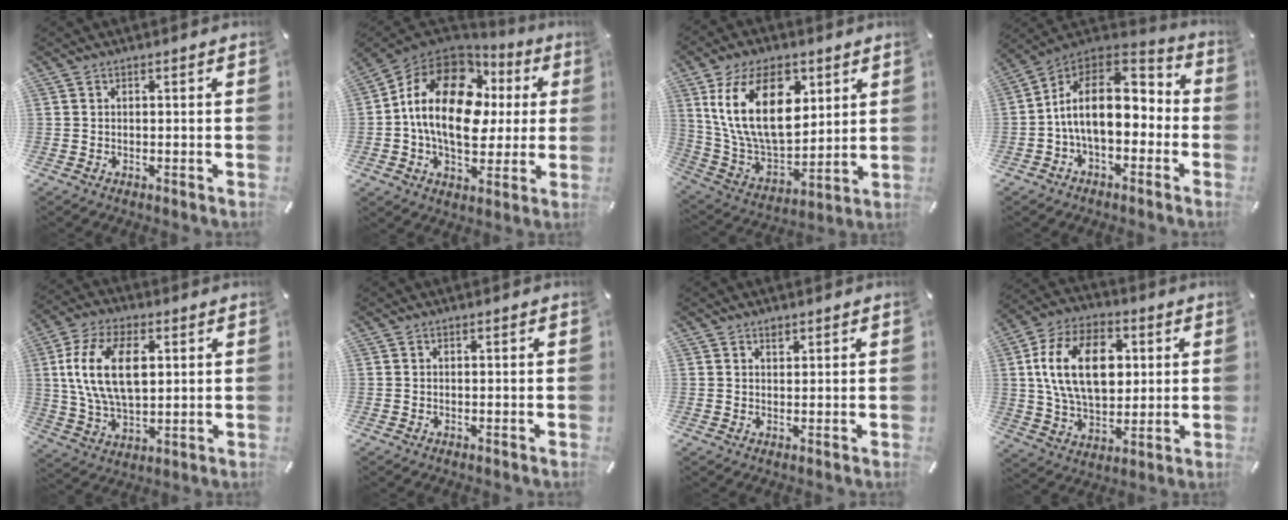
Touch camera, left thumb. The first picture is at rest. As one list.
[{"total": 20.2, "force": [2.4, 14.0, 14.4], "torque": [-0.272, 0.000, 0.037]}, {"total": 21.4, "force": [7.8, 12.9, 15.2], "torque": [-0.311, -0.021, 0.130]}, {"total": 17.0, "force": [-0.6, 11.1, 12.9], "torque": [-0.237, 0.006, -0.010]}, {"total": 14.9, "force": [3.4, 8.7, 11.5], "torque": [-0.255, 0.005, 0.056]}, {"total": 0.0}, {"total": 1.3, "force": [1.0, 0.8, 0.4], "torque": [0.000, -0.004, 0.017]}, {"total": 17.7, "force": [3.2, 11.9, 12.8], "torque": [-0.254, 0.008, 0.052]}]